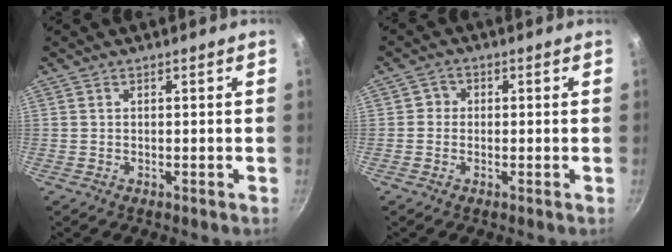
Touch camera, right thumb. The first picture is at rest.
{"total": 2.1, "force": [-0.2, 2.0, 0.7], "torque": [0.007, 0.008, -0.010]}